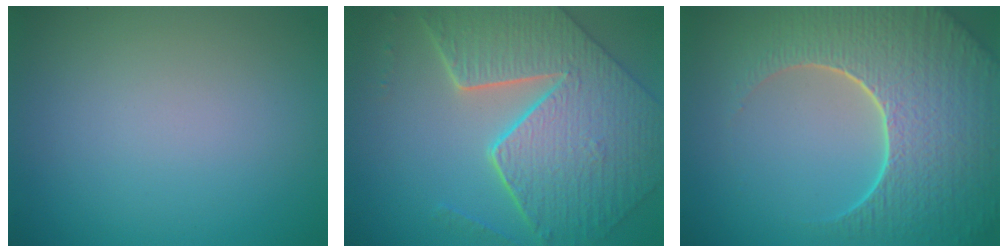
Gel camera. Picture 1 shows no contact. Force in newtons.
{"total": 9.2, "press": 6.6, "slide": 6.4}
{"total": 9.5, "press": 6.7, "slide": 6.6}